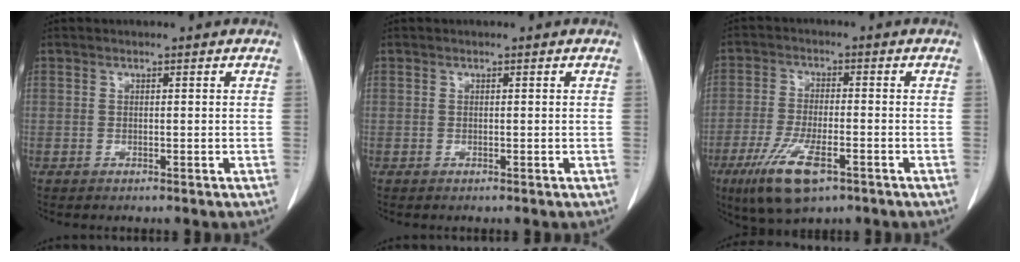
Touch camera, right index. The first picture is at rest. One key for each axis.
{"total": 0.0}
{"total": 9.8, "fx": -5.3, "fy": 2.6, "fz": 7.9, "tx": -0.156, "ty": -0.021, "tz": -0.087}